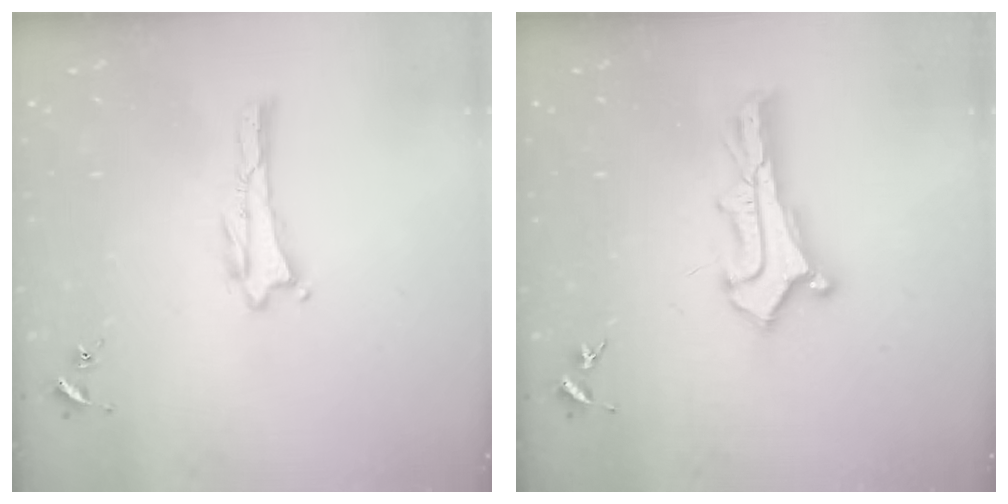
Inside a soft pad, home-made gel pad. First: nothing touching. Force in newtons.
{"total": 2.6, "press": 2.6, "slide": 0.2}